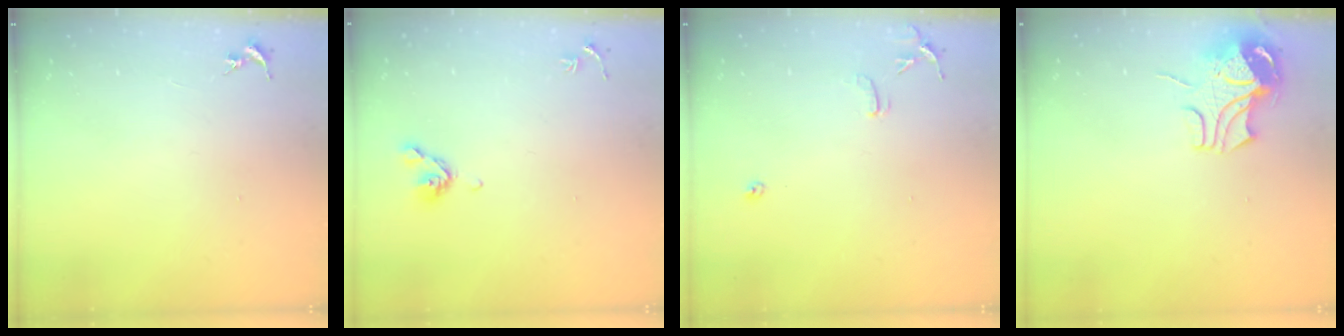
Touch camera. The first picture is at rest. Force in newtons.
{"total": 6.1, "press": 6.0, "slide": 1.1}
{"total": 7.9, "press": 7.9, "slide": 0.8}
{"total": 9.6, "press": 9.5, "slide": 1.3}